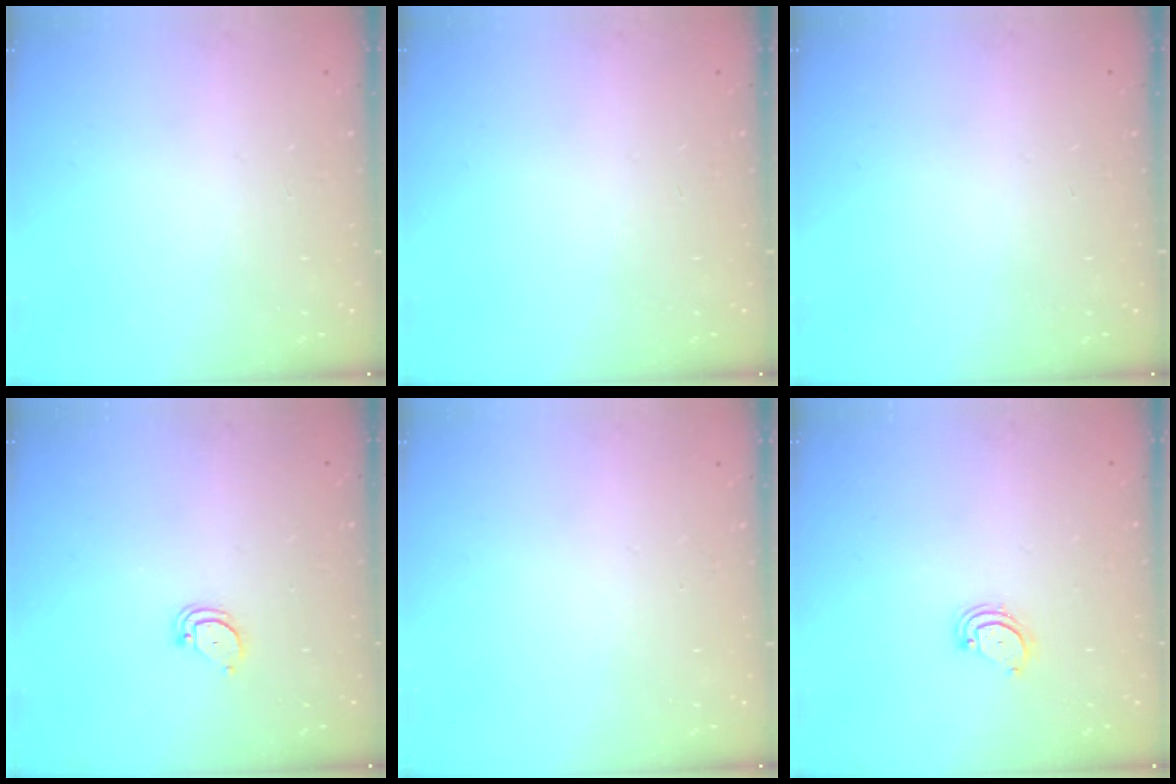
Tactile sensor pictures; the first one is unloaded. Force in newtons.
{"total": 0.0}
{"total": 0.0}
{"total": 2.7, "press": 2.7, "slide": 0.2}
{"total": 0.0}
{"total": 3.0, "press": 3.0, "slide": 0.4}